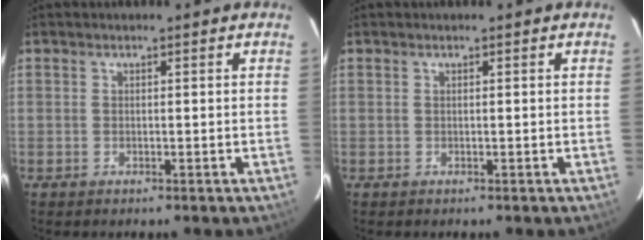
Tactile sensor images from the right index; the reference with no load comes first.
{"total": 0.0}